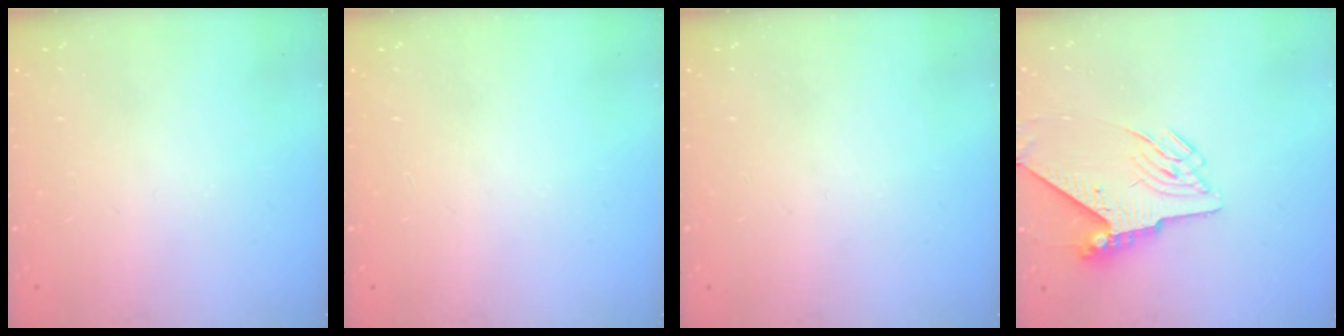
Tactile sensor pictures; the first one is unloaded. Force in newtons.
{"total": 0.0}
{"total": 0.0}
{"total": 8.8, "press": 8.7, "slide": 1.1}